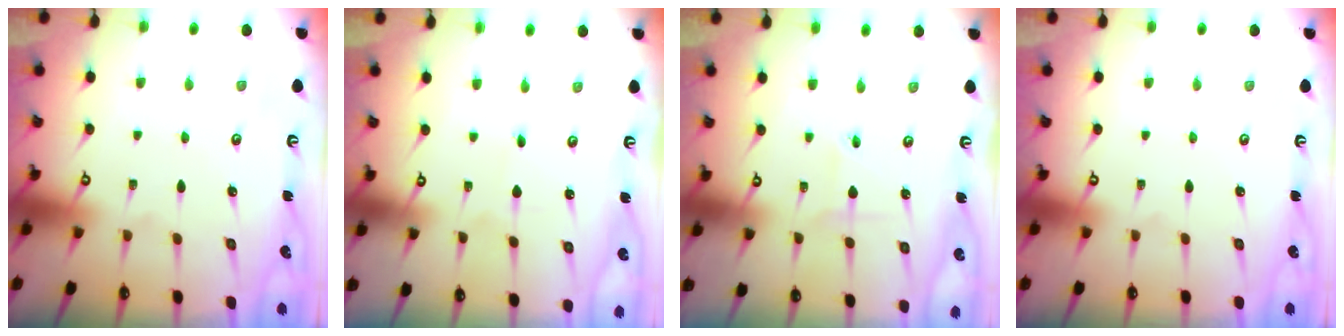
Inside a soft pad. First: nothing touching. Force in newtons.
{"total": 1.8, "press": 1.8, "slide": 0.2}
{"total": 2.0, "press": 1.9, "slide": 0.5}
{"total": 0.0}